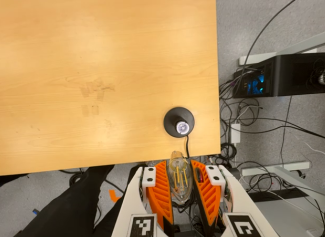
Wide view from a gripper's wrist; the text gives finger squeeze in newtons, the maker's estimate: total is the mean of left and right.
{"total": 9.1, "left": 8.0, "right": 10.2}